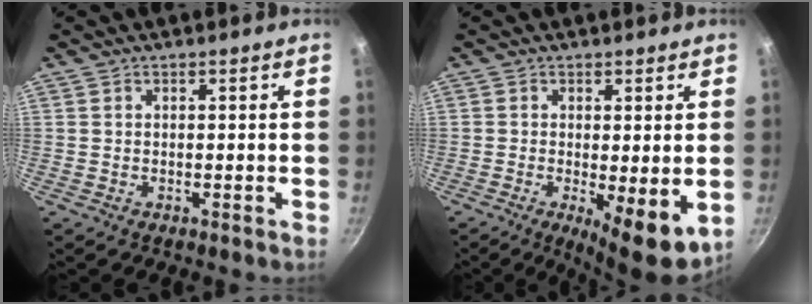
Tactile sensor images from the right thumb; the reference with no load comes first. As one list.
[{"total": 8.2, "force": [-1.2, 2.4, 7.8], "torque": [-0.102, -0.014, -0.007]}]